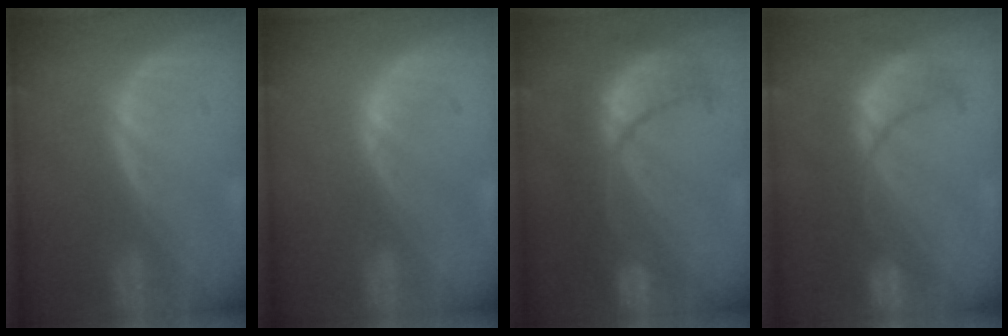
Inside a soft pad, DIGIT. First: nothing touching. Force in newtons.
{"total": 0.7, "press": 0.6, "slide": 0.4}
{"total": 9.4, "press": 9.4, "slide": 0.7}
{"total": 8.7, "press": 8.5, "slide": 2.1}